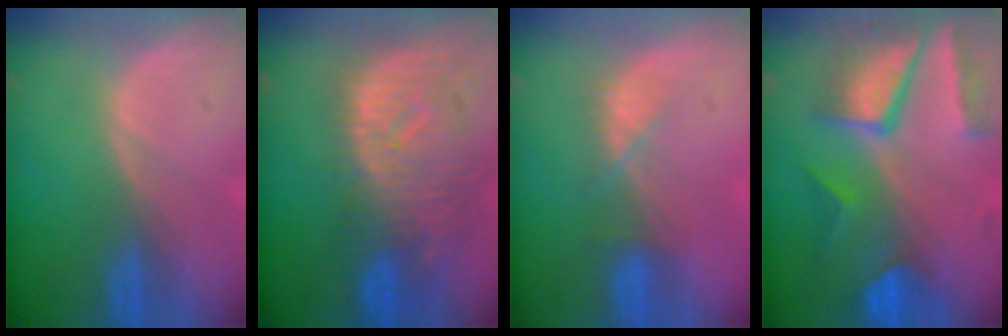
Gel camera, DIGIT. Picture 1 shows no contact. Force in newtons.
{"total": 11.9, "press": 10.2, "slide": 6.2}
{"total": 2.9, "press": 2.9, "slide": 0.7}
{"total": 10.4, "press": 8.8, "slide": 5.5}